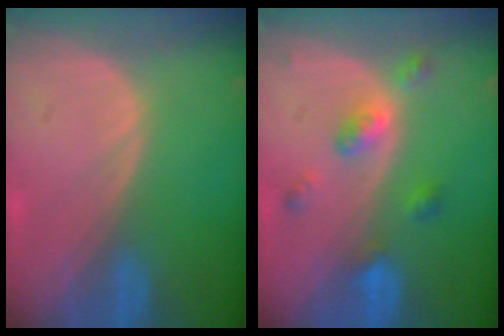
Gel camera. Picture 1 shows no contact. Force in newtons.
{"total": 5.3, "press": 4.6, "slide": 2.5}